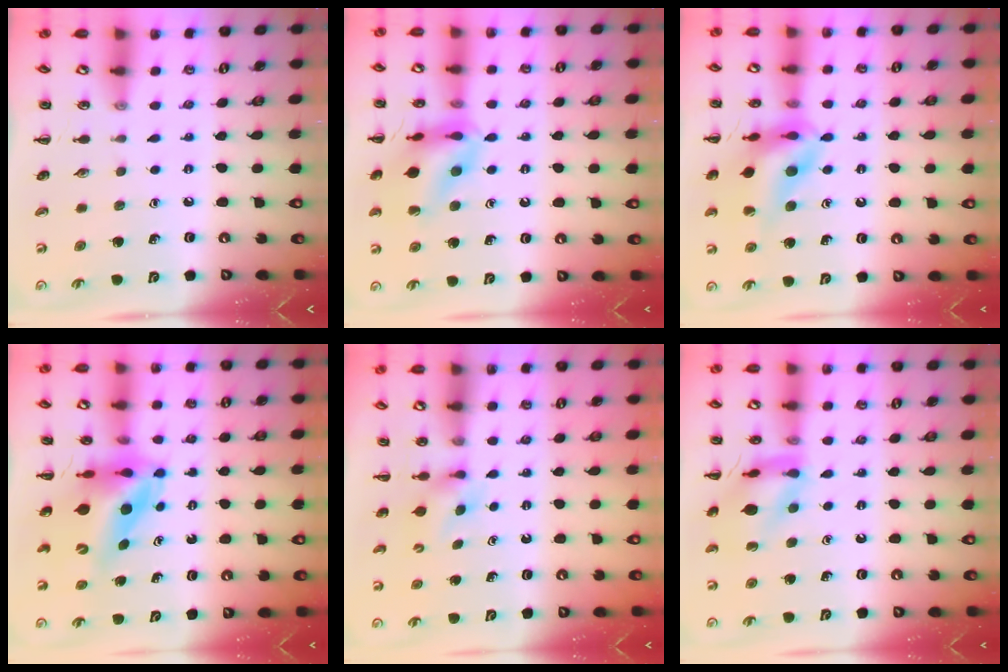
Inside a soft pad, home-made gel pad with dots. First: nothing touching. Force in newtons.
{"total": 16.0, "press": 15.9, "slide": 2.0}
{"total": 15.0, "press": 14.8, "slide": 2.8}
{"total": 10.0, "press": 9.5, "slide": 3.2}
{"total": 4.0, "press": 3.8, "slide": 1.1}
{"total": 13.8, "press": 13.8, "slide": 1.5}